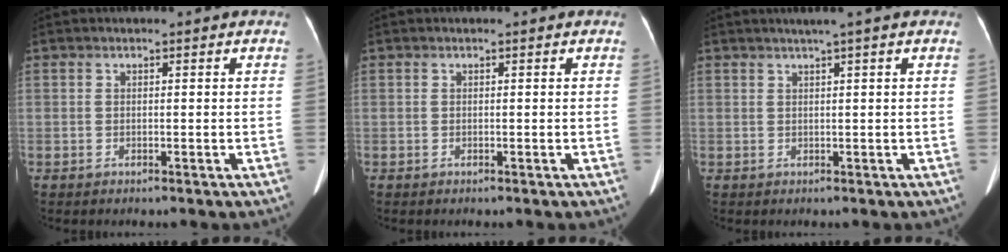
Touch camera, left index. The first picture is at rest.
{"total": 0.0}
{"total": 2.0, "force": [1.4, -0.6, 1.3], "torque": [-0.023, 0.003, 0.027]}